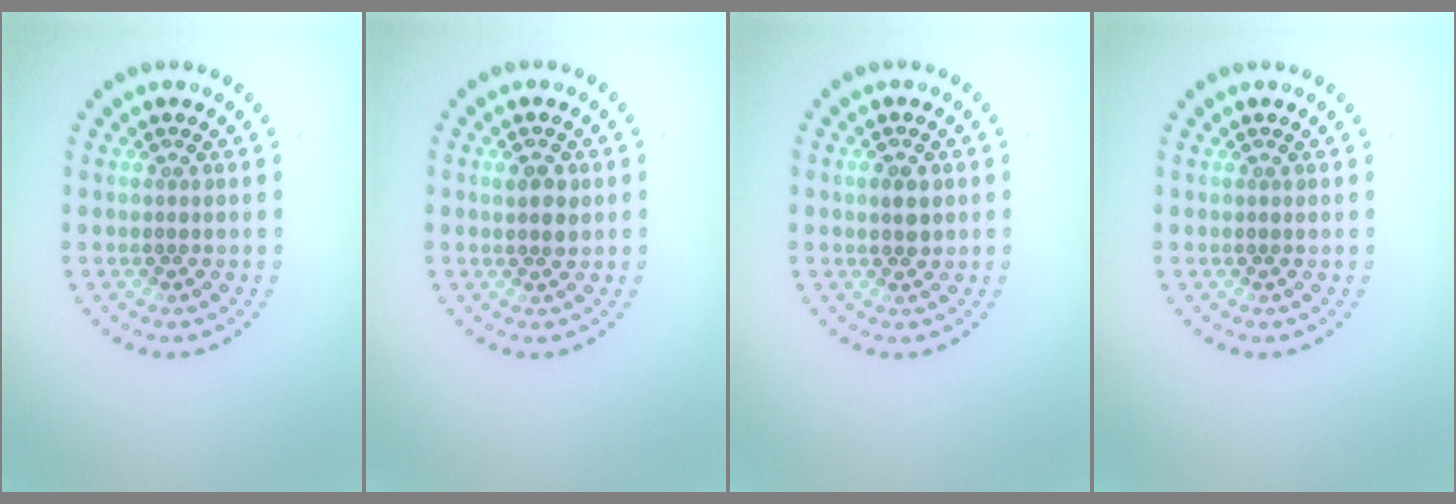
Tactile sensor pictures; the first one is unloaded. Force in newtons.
{"total": 1.7, "press": 1.6, "slide": 0.5}
{"total": 1.6, "press": 1.6, "slide": 0.2}
{"total": 0.0}